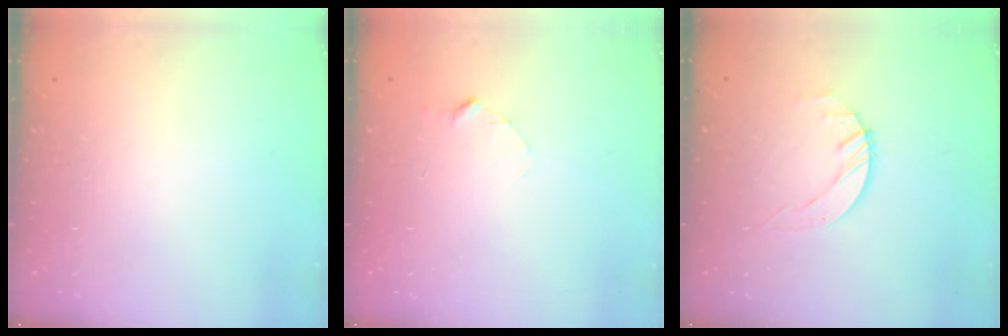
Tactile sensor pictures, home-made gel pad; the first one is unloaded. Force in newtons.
{"total": 2.9, "press": 2.9, "slide": 0.3}
{"total": 1.4, "press": 1.4, "slide": 0.2}